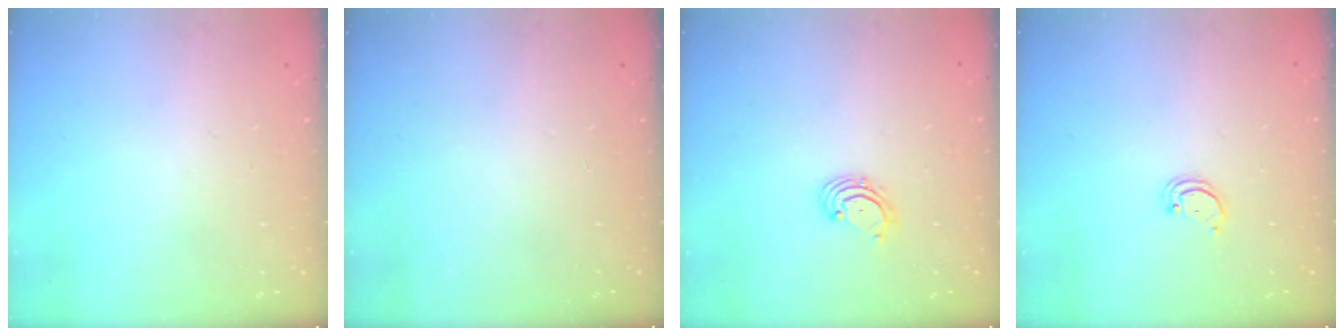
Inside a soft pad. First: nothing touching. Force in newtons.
{"total": 0.0}
{"total": 2.2, "press": 2.1, "slide": 0.7}
{"total": 1.8, "press": 1.8, "slide": 0.2}